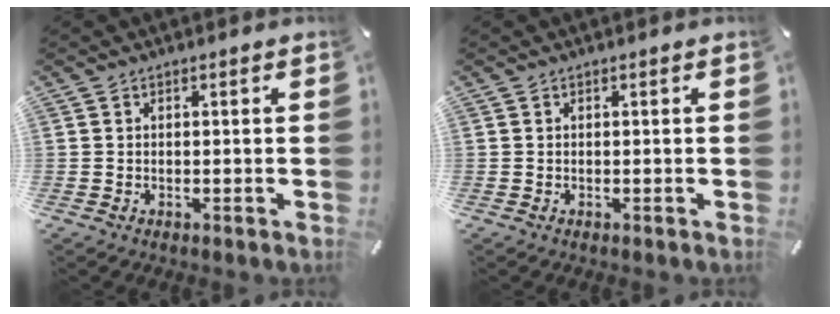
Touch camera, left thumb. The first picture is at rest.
{"total": 0.0}